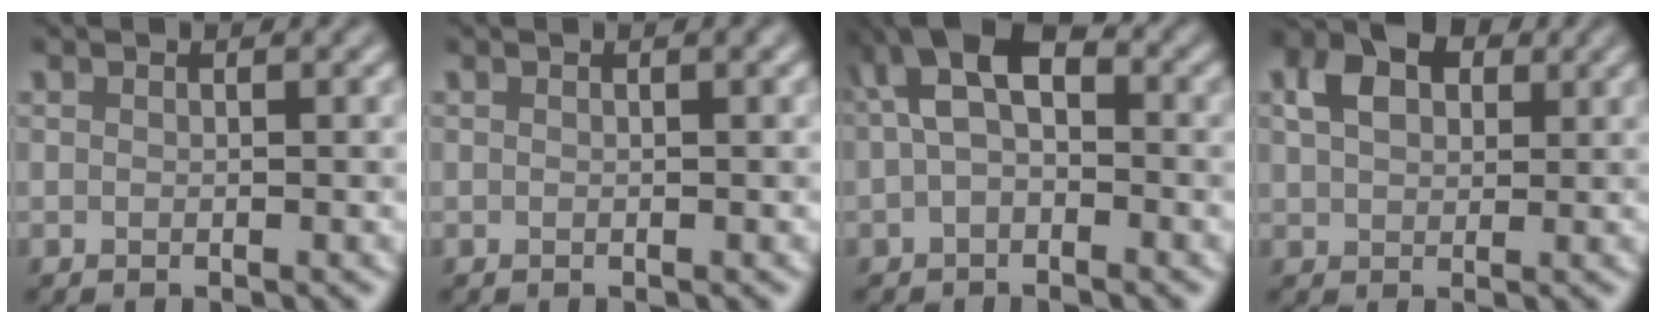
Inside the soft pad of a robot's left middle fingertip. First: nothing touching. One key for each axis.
{"total": 0.6, "fx": 0.1, "fy": 0.1, "fz": 0.6, "tx": -0.006, "ty": 0.005, "tz": 0.001}
{"total": 5.6, "fx": 0.3, "fy": 3.3, "fz": 4.5, "tx": -0.081, "ty": 0.023, "tz": -0.006}
{"total": 4.6, "fx": 1.7, "fy": 3.2, "fz": 2.8, "tx": -0.058, "ty": 0.011, "tz": 0.025}